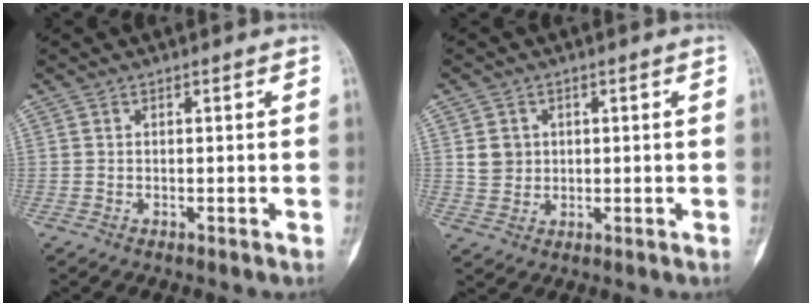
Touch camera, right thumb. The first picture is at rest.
{"total": 4.0, "force": [0.9, 3.6, 1.5], "torque": [-0.011, -0.002, 0.021]}